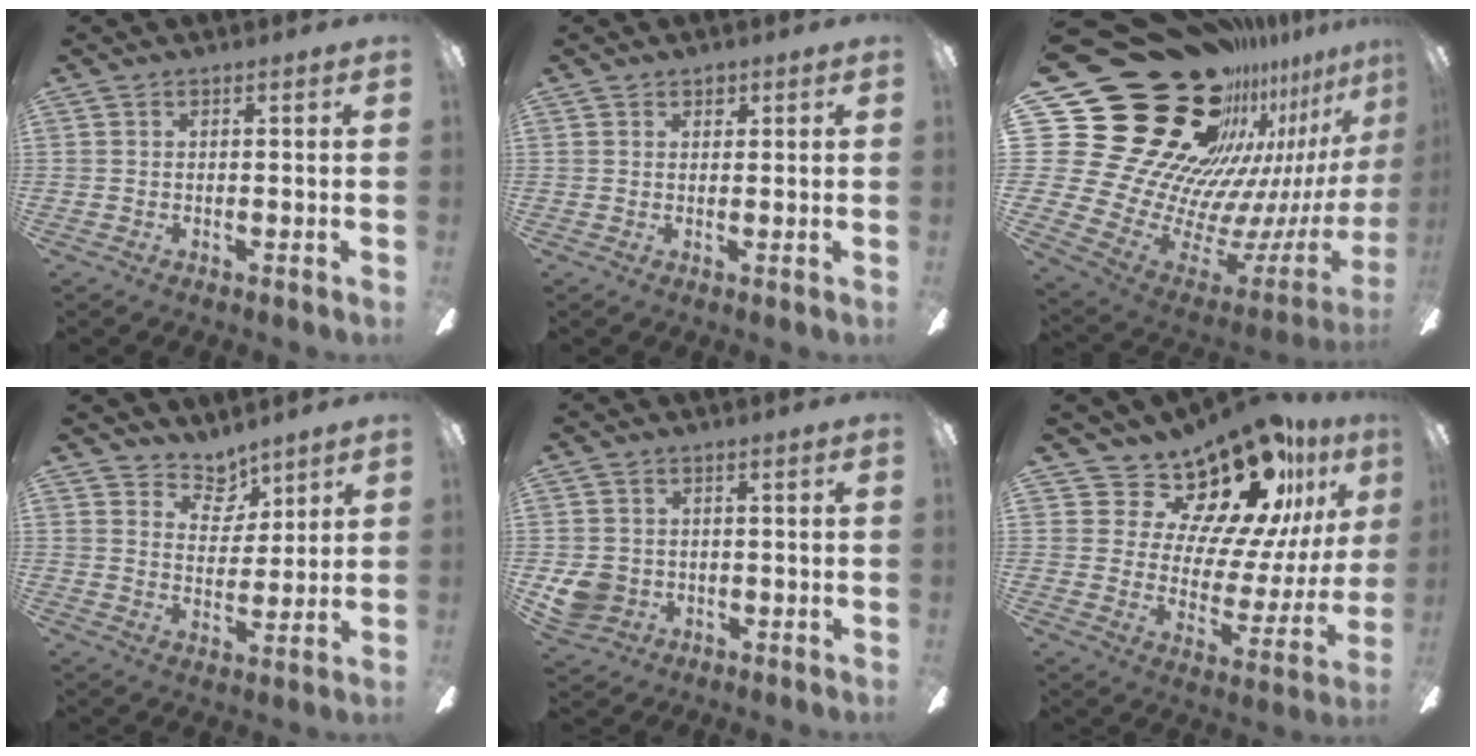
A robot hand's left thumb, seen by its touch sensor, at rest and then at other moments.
{"total": 1.8, "force": [1.1, 1.4, 0.4], "torque": [0.006, -0.003, 0.017]}
{"total": 41.0, "force": [21.7, 23.7, 25.4], "torque": [-0.368, -0.240, 0.493]}
{"total": 7.2, "force": [6.0, 3.8, 1.1], "torque": [-0.016, -0.043, 0.111]}
{"total": 6.7, "force": [-0.9, 6.1, 2.5], "torque": [-0.052, 0.010, -0.014]}
{"total": 17.9, "force": [15.2, 6.6, 7.0], "torque": [-0.115, -0.130, 0.262]}